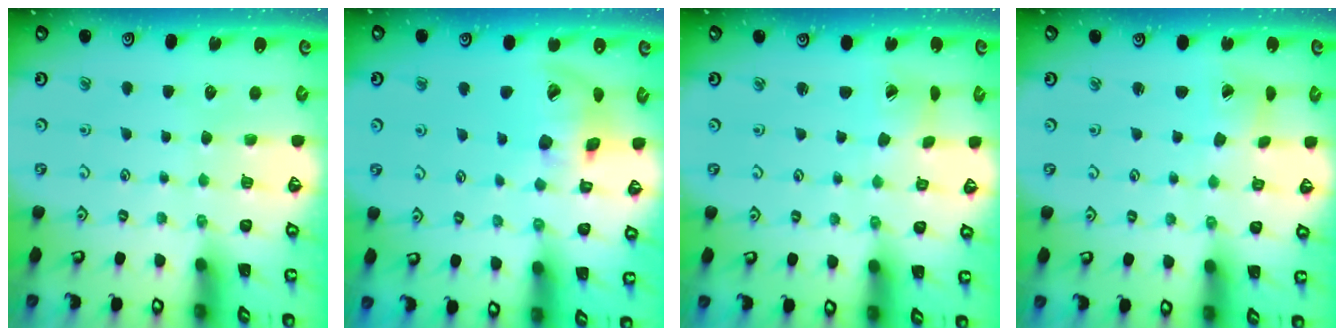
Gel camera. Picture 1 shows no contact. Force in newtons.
{"total": 16.5, "press": 16.3, "slide": 2.5}
{"total": 2.6, "press": 2.6, "slide": 0.3}
{"total": 2.2, "press": 2.2, "slide": 0.3}